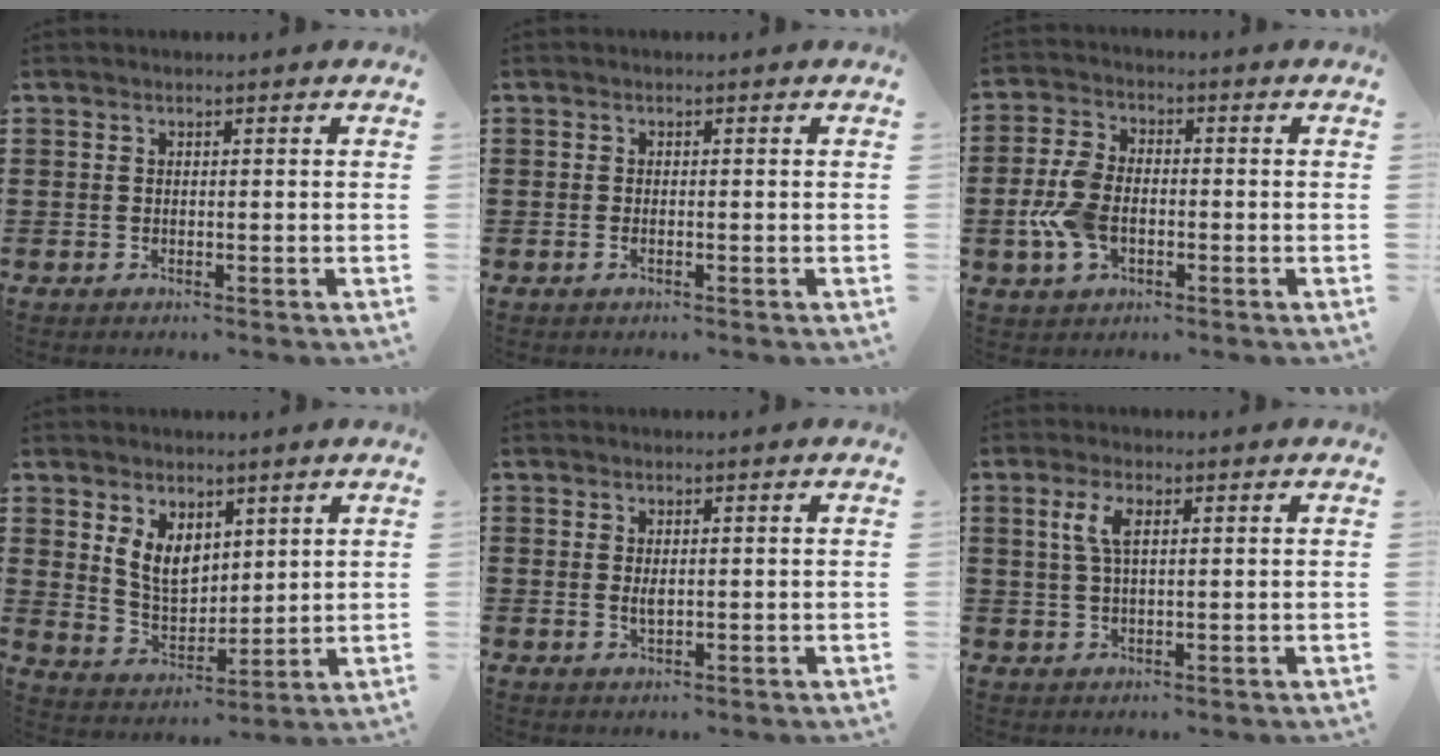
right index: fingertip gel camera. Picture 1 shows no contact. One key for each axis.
{"total": 0.7, "fx": -0.2, "fy": 0.2, "fz": 0.6, "tx": -0.013, "ty": -0.006, "tz": -0.002}
{"total": 6.9, "fx": -1.6, "fy": 4.1, "fz": 5.3, "tx": -0.133, "ty": -0.002, "tz": -0.037}
{"total": 6.6, "fx": 3.5, "fy": 4.4, "fz": 3.6, "tx": -0.078, "ty": -0.002, "tz": 0.065}
{"total": 1.7, "fx": 0.3, "fy": 0.7, "fz": 1.6, "tx": -0.031, "ty": 0.003, "tz": 0.006}
{"total": 4.3, "fx": 1.4, "fy": 1.7, "fz": 3.8, "tx": -0.088, "ty": 0.007, "tz": 0.019}